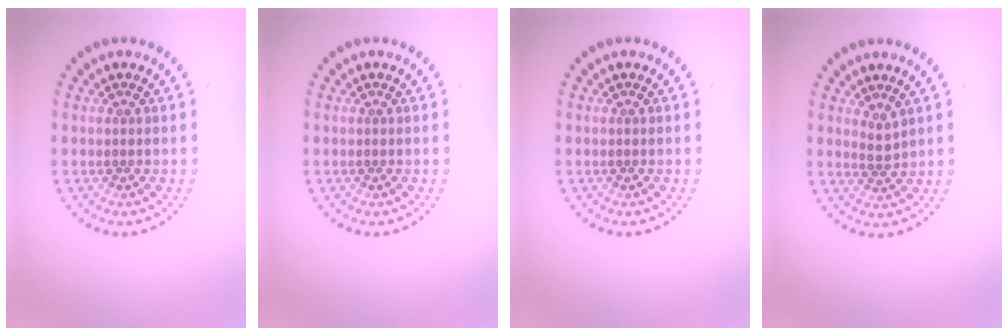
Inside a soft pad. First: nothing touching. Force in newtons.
{"total": 0.0}
{"total": 0.0}
{"total": 1.1, "press": 0.8, "slide": 0.8}